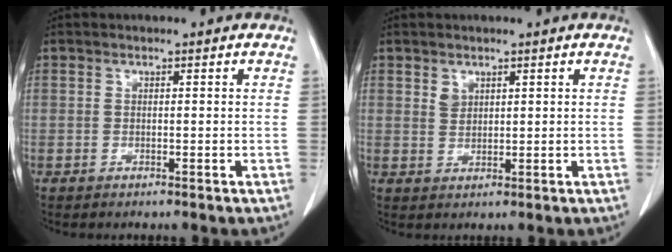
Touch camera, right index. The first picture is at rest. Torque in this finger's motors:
{"motor_torque": [0.00, 0.08, 0.00, 0.00]}